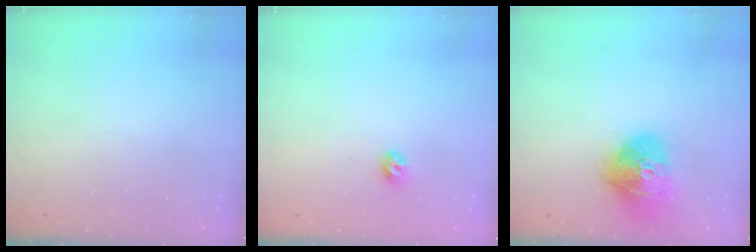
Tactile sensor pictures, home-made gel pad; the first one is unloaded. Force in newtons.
{"total": 5.9, "press": 5.9, "slide": 0.8}
{"total": 17.1, "press": 17.0, "slide": 2.2}